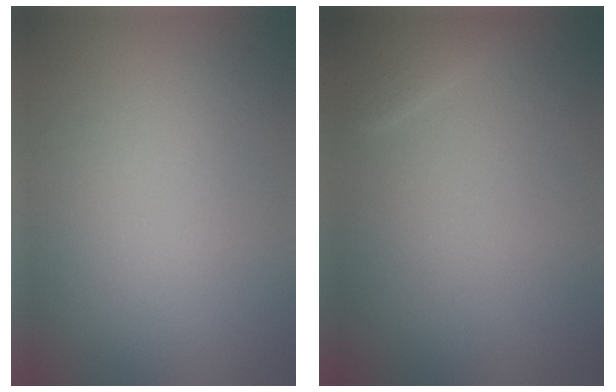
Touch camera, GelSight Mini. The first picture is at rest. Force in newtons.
{"total": 1.4, "press": 1.4, "slide": 0.1}